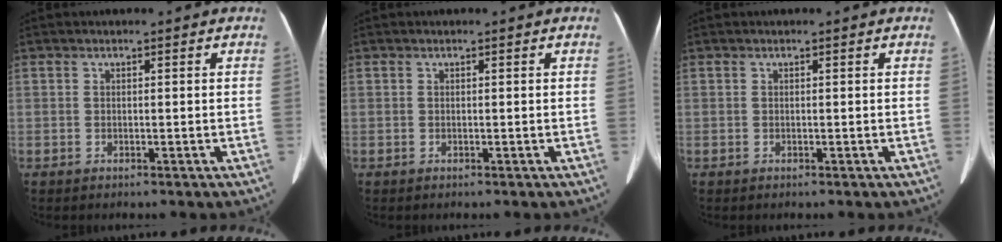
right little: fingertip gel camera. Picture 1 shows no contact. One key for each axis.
{"total": 0.0}
{"total": 0.0}